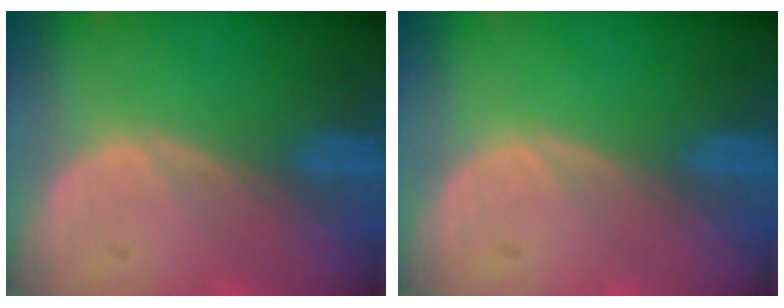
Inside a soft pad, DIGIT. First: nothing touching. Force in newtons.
{"total": 0.0}